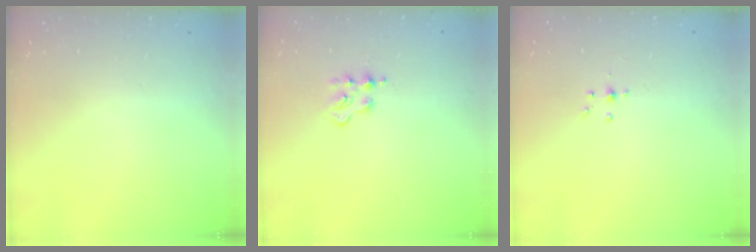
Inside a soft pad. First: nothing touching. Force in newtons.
{"total": 2.8, "press": 2.8, "slide": 0.3}
{"total": 3.0, "press": 3.0, "slide": 0.6}